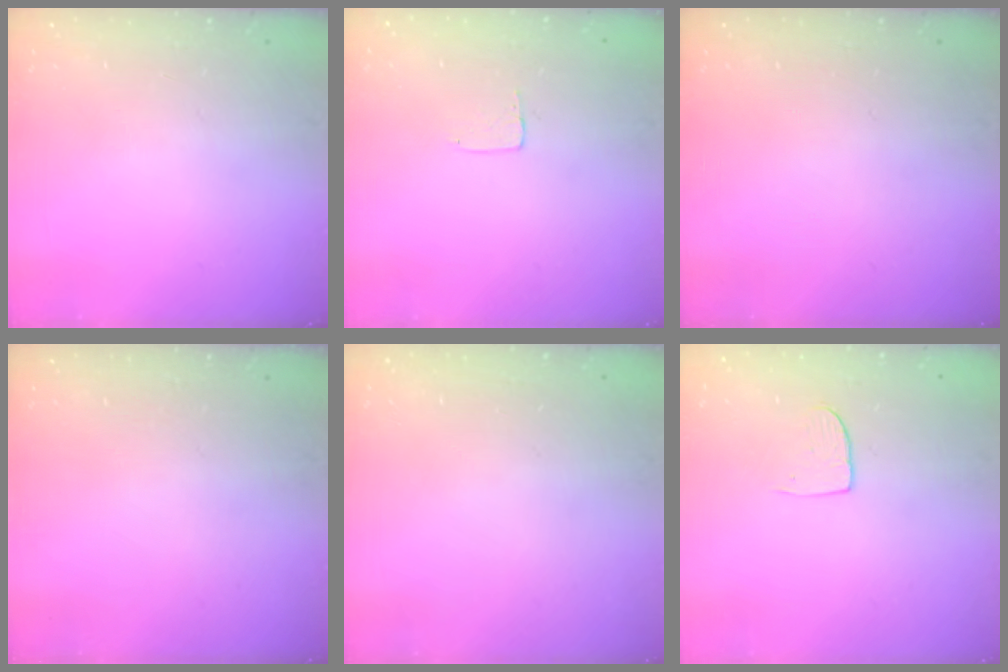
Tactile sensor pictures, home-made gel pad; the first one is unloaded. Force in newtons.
{"total": 3.5, "press": 3.5, "slide": 0.2}
{"total": 0.0}
{"total": 0.0}
{"total": 0.0}
{"total": 4.1, "press": 4.1, "slide": 0.3}